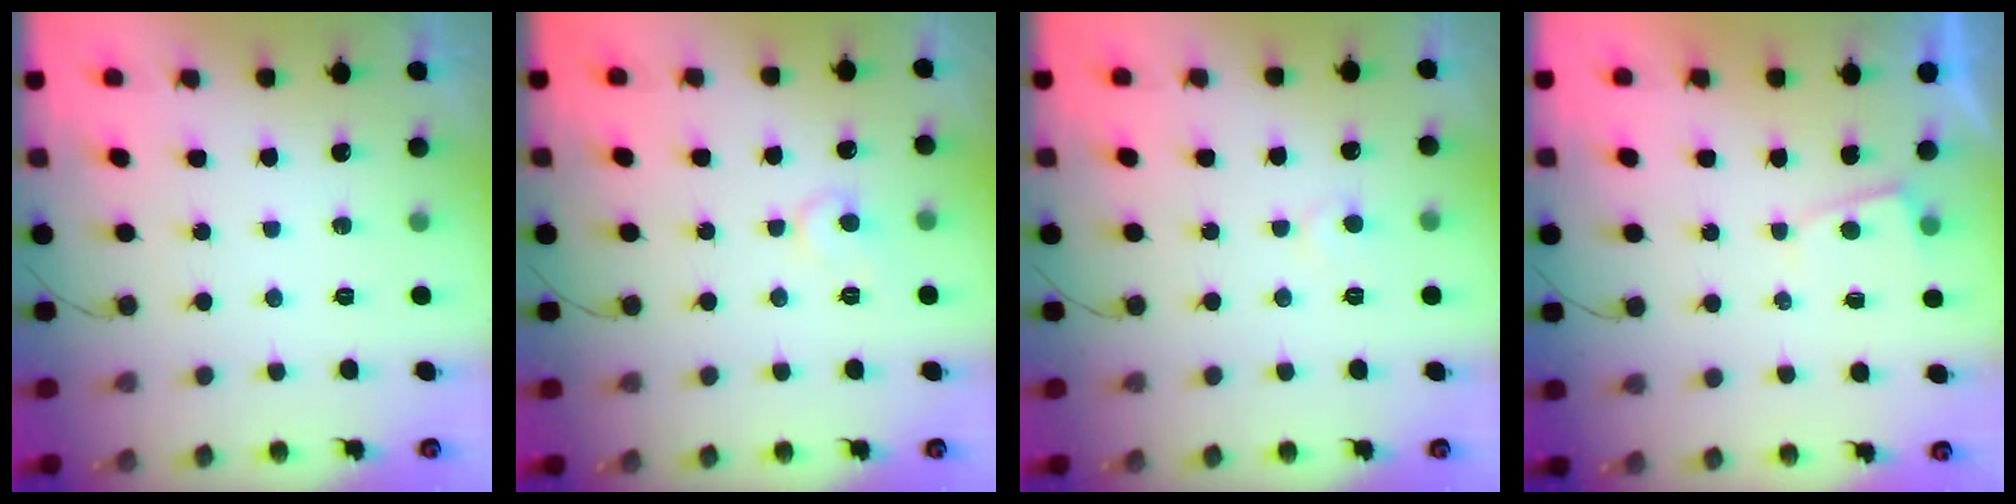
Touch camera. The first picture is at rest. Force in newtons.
{"total": 6.9, "press": 6.9, "slide": 0.3}
{"total": 4.7, "press": 4.6, "slide": 0.4}
{"total": 1.2, "press": 1.2, "slide": 0.1}